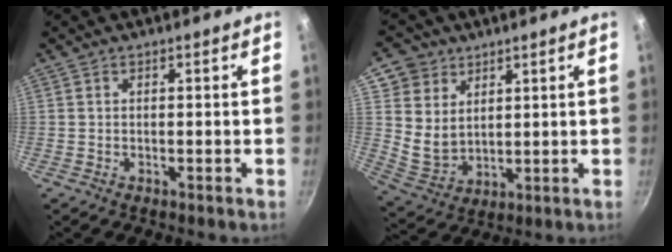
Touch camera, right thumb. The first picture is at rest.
{"total": 9.3, "force": [4.6, 7.6, 2.9], "torque": [-0.022, -0.018, 0.099]}